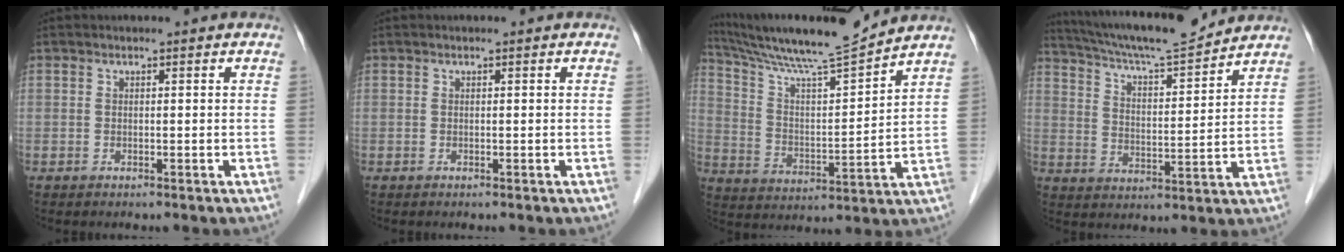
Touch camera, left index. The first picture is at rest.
{"total": 0.0}
{"total": 14.8, "force": [13.4, -1.1, 6.1], "torque": [-0.117, -0.003, 0.231]}
{"total": 14.4, "force": [13.4, 0.2, 5.2], "torque": [-0.098, 0.000, 0.214]}